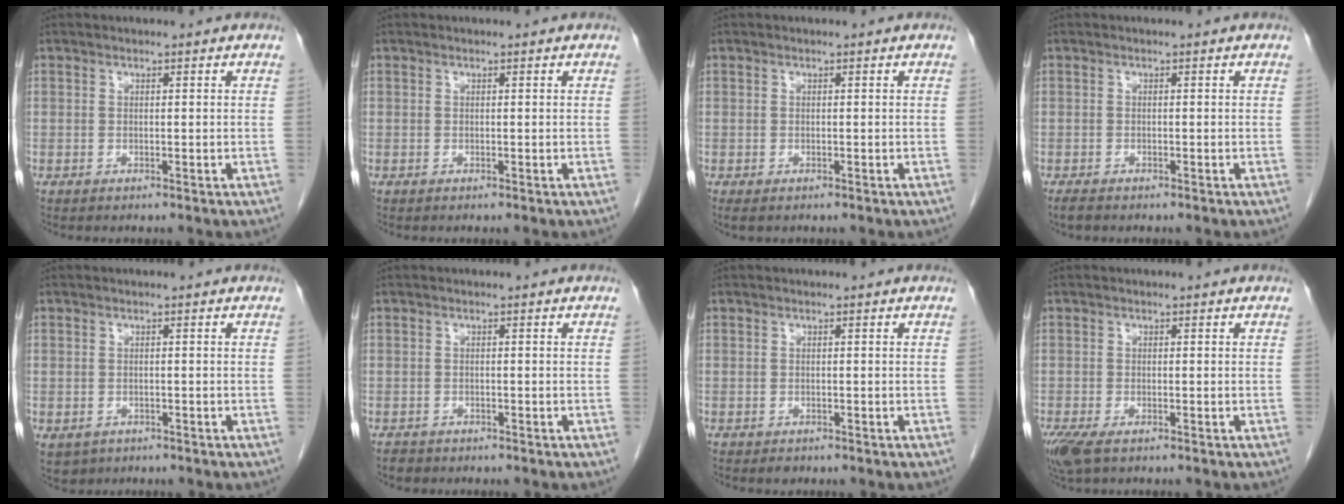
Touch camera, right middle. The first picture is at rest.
{"total": 0.0}
{"total": 1.2, "force": [-0.8, 0.7, 0.6], "torque": [-0.006, 0.000, -0.007]}
{"total": 1.4, "force": [-1.2, 0.5, 0.7], "torque": [-0.019, -0.003, -0.018]}
{"total": 3.3, "force": [-1.7, 2.6, 1.0], "torque": [-0.014, 0.000, -0.019]}
{"total": 1.5, "force": [-1.2, 0.9, 0.2], "torque": [-0.009, 0.001, -0.017]}
{"total": 0.8, "force": [-0.6, 0.5, 0.2], "torque": [-0.004, 0.000, -0.006]}
{"total": 4.5, "force": [-2.8, 1.8, 3.1], "torque": [-0.068, -0.013, -0.048]}